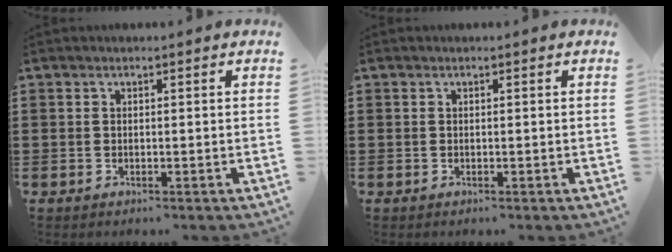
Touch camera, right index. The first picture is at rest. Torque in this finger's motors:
{"motor_torque": [-0.01, 0.02, 0.00, 0.00]}